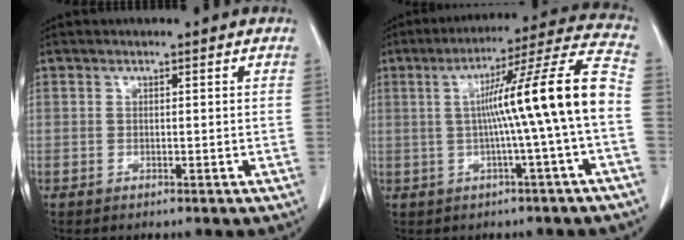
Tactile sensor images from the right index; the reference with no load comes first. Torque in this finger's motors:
{"motor_torque": [1.62, -0.31, 0.83, 0.21]}